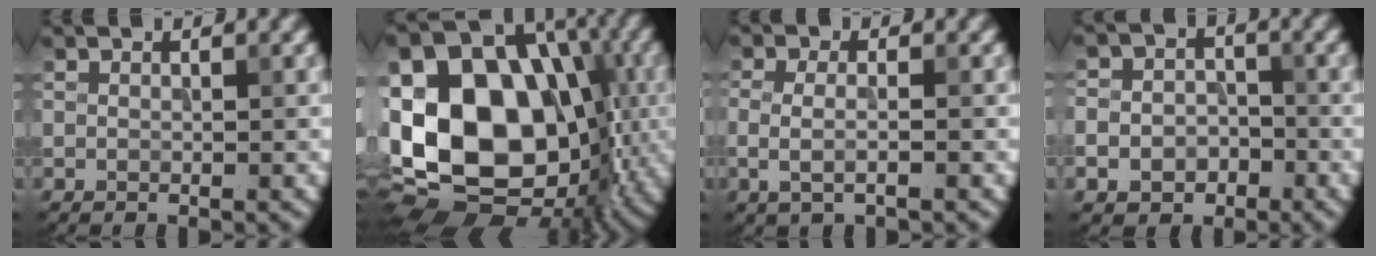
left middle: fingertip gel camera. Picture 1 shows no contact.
{"total": 18.9, "force": [-1.4, 13.7, 12.9], "torque": [-0.243, 0.009, -0.033]}
{"total": 1.9, "force": [-0.4, 0.7, 1.8], "torque": [-0.042, -0.007, -0.010]}
{"total": 5.2, "force": [-2.2, 4.3, 1.9], "torque": [-0.011, -0.008, -0.047]}